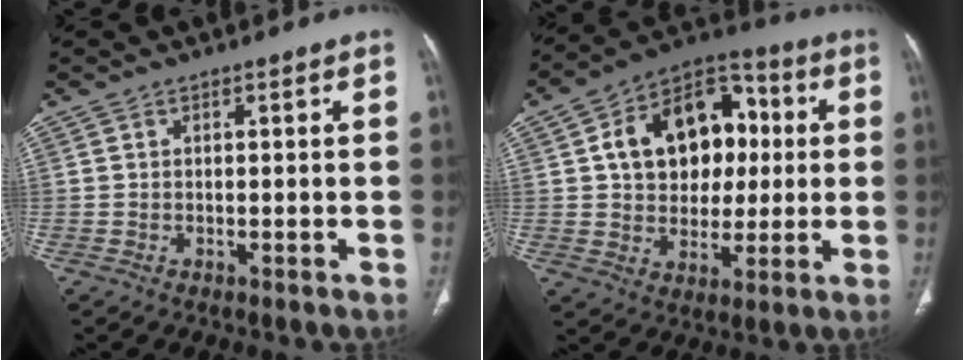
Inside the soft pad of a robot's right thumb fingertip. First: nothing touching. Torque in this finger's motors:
{"motor_torque": [1.00, 1.01, 0.10, 0.06, 0.13]}